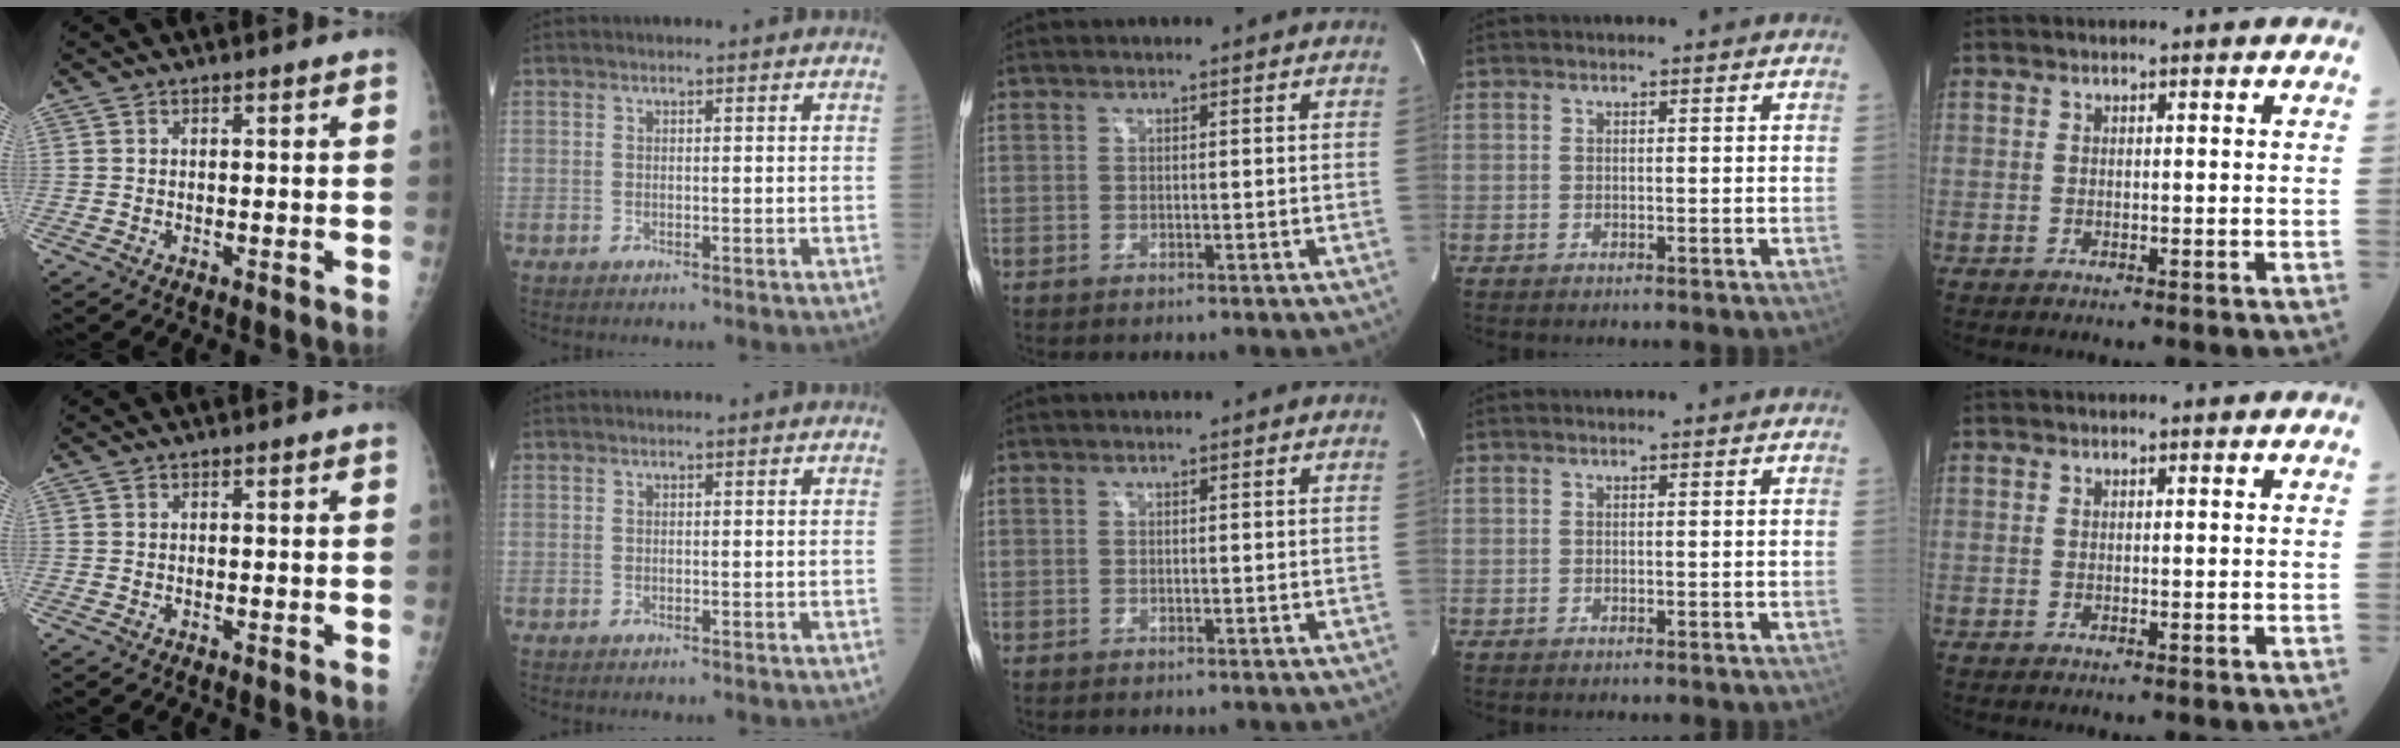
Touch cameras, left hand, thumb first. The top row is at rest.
{}